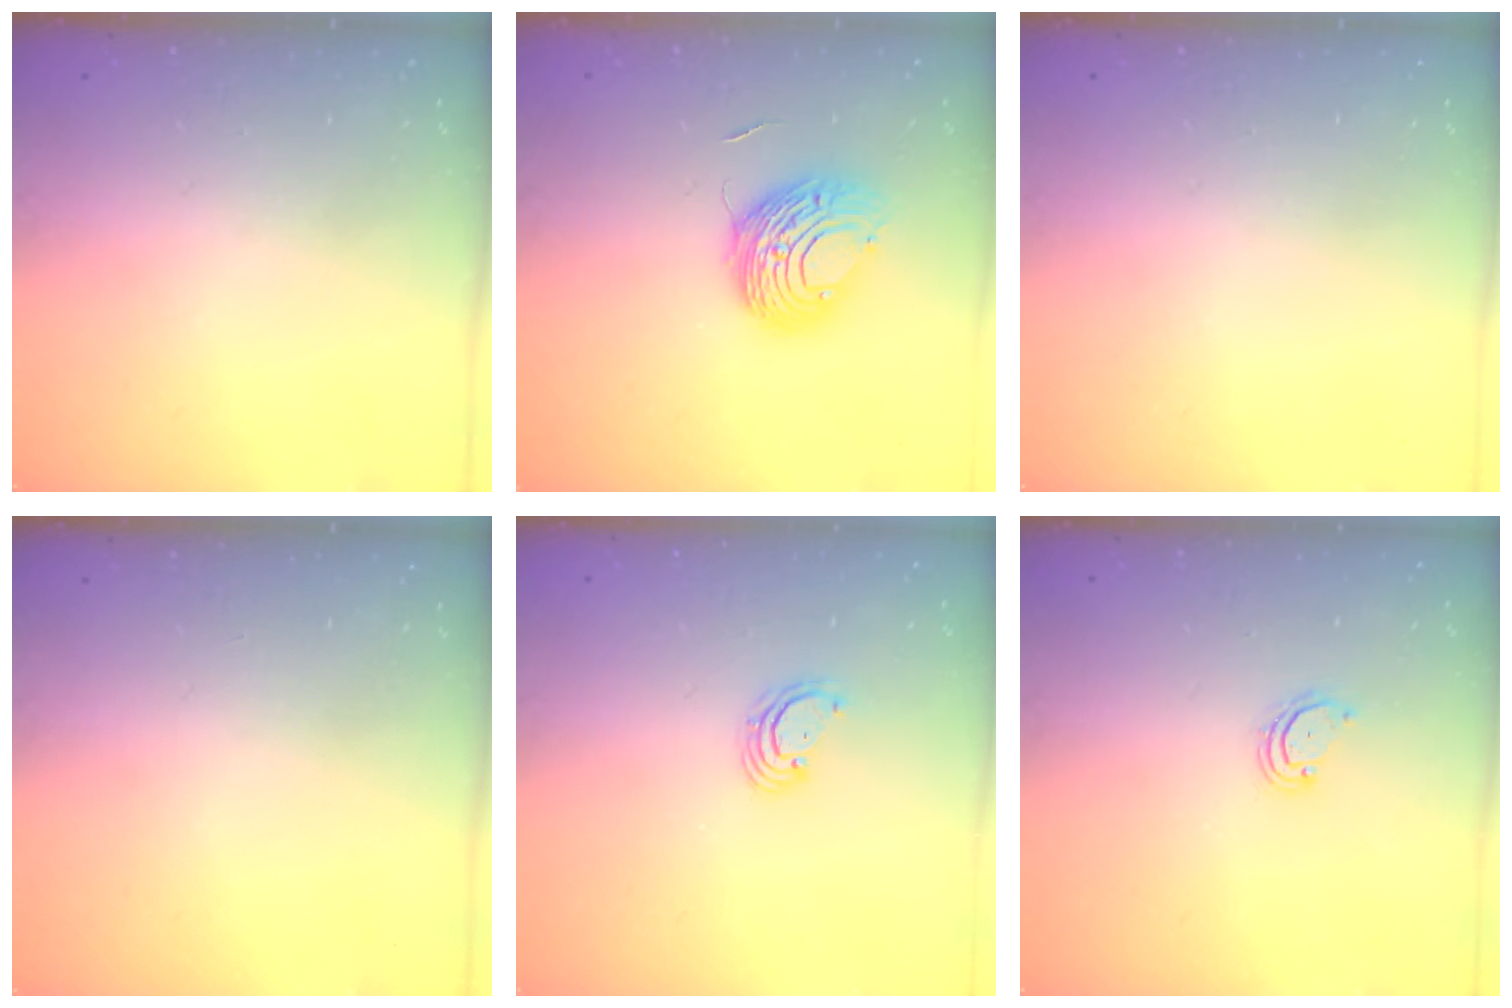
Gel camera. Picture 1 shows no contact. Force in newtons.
{"total": 10.4, "press": 10.4, "slide": 0.5}
{"total": 0.0}
{"total": 0.0}
{"total": 2.4, "press": 2.4, "slide": 0.2}
{"total": 2.8, "press": 2.8, "slide": 0.2}